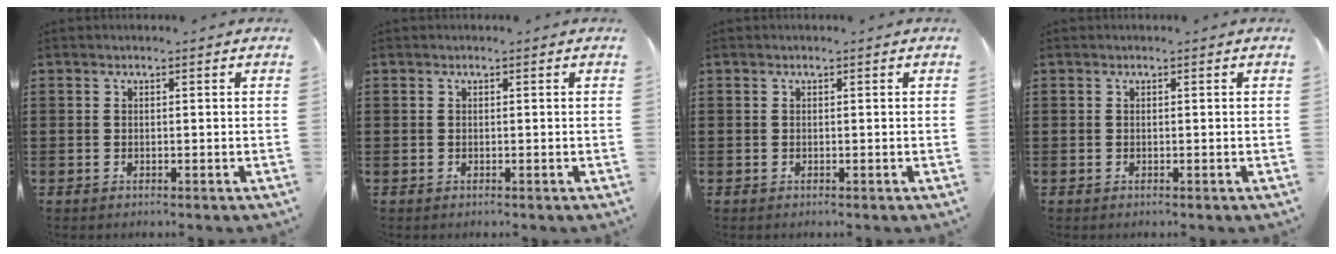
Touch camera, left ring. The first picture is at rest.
{"total": 0.0}
{"total": 0.0}
{"total": 0.0}